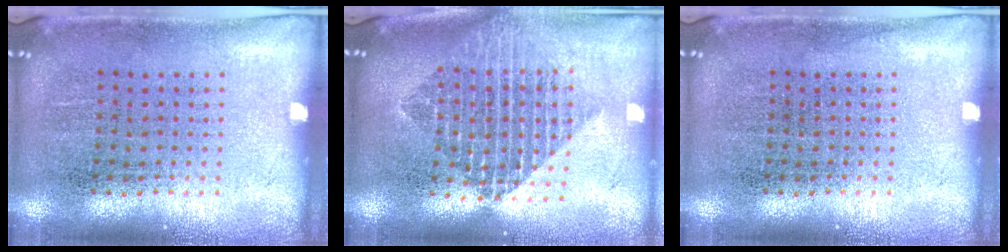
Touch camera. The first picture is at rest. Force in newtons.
{"total": 2.0, "press": 1.6, "slide": 1.1}
{"total": 0.0}